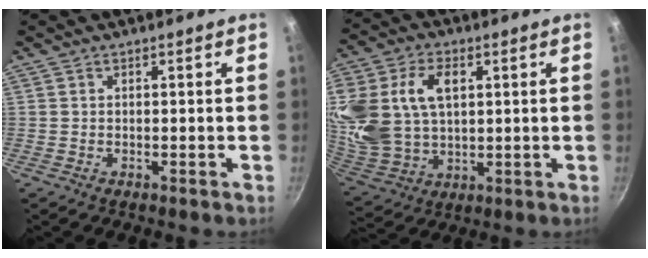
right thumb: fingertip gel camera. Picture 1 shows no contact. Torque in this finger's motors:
{"motor_torque": [2.35, 2.66, 1.10, -0.69, 0.31]}